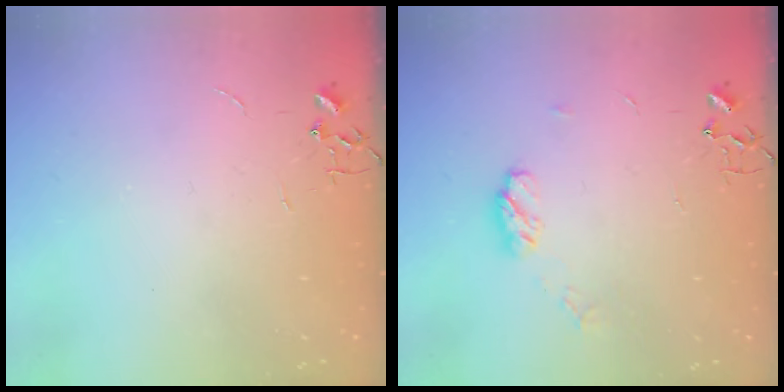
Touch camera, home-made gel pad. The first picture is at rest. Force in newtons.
{"total": 6.7, "press": 6.7, "slide": 0.4}